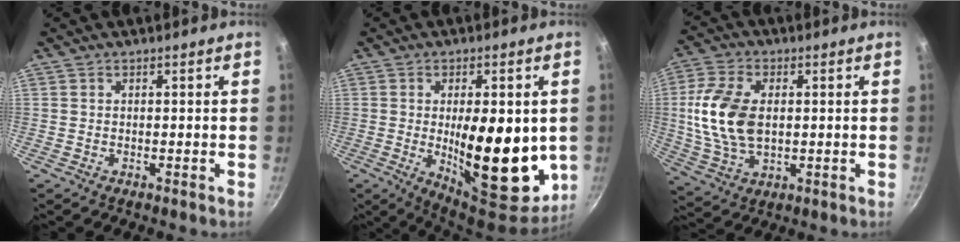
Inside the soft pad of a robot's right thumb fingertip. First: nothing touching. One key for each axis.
{"total": 19.3, "fx": -1.1, "fy": 8.1, "fz": 17.5, "tx": -0.223, "ty": -0.029, "tz": -0.006}
{"total": 13.9, "fx": 1.0, "fy": 8.5, "fz": 10.9, "tx": -0.209, "ty": 0.000, "tz": 0.019}